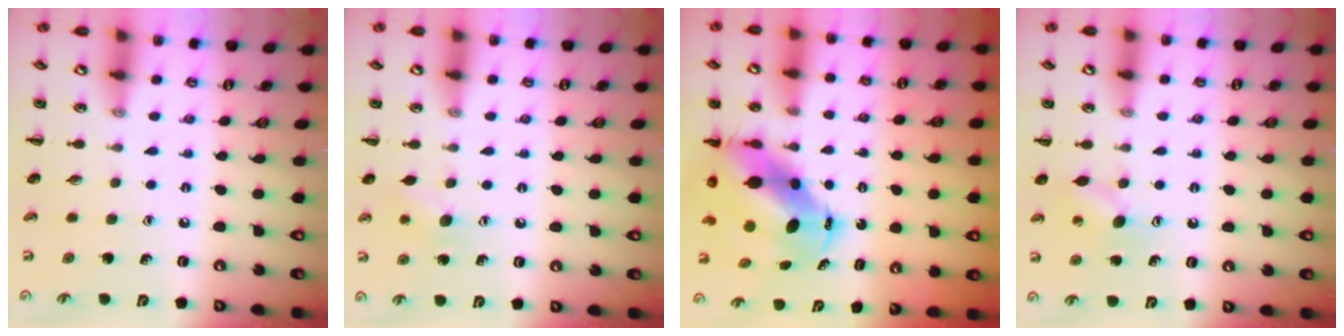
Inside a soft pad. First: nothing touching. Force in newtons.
{"total": 6.5, "press": 6.4, "slide": 1.2}
{"total": 9.6, "press": 9.3, "slide": 2.5}
{"total": 7.4, "press": 7.3, "slide": 1.4}